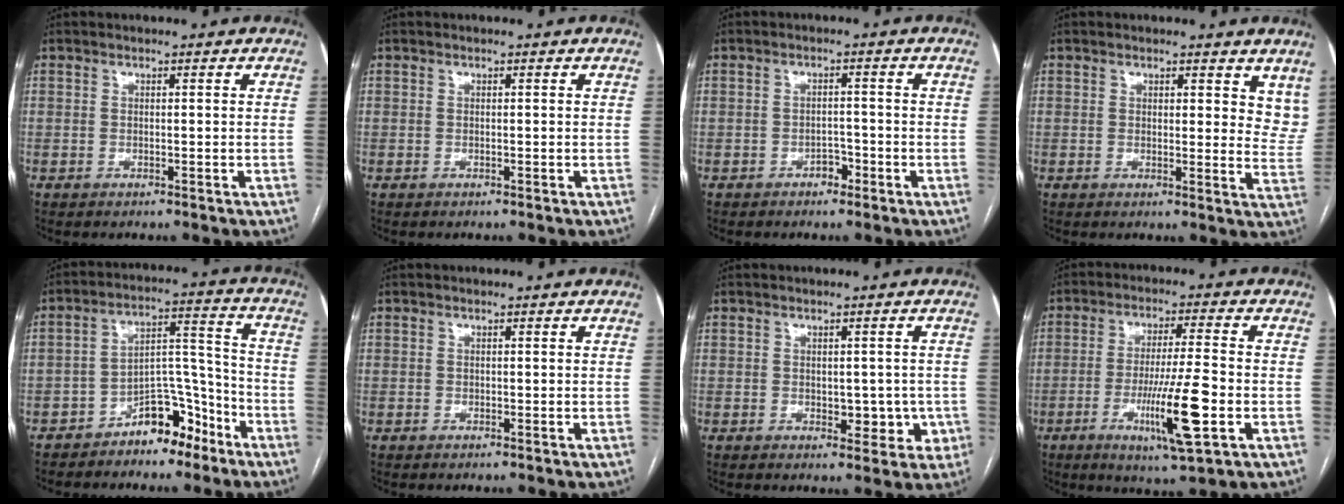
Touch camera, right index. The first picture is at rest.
{"total": 0.0}
{"total": 2.1, "force": [-1.4, 1.3, 1.0], "torque": [-0.009, 0.007, -0.021]}
{"total": 6.5, "force": [5.2, 2.8, 2.9], "torque": [-0.009, -0.027, 0.043]}
{"total": 8.9, "force": [-6.4, 4.3, 4.6], "torque": [-0.065, 0.036, -0.103]}
{"total": 0.0}
{"total": 4.8, "force": [-0.7, 3.1, 3.6], "torque": [-0.030, 0.009, 0.000]}
{"total": 11.8, "force": [-3.7, 0.4, 11.2], "torque": [-0.200, -0.020, -0.063]}